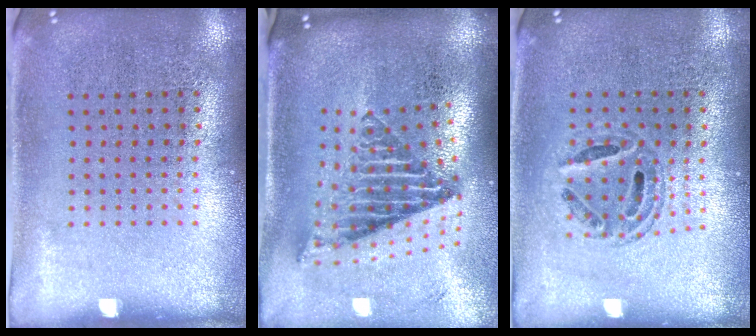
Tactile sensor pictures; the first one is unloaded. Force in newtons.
{"total": 2.7, "press": 1.7, "slide": 2.0}
{"total": 0.7, "press": 0.7, "slide": 0.2}